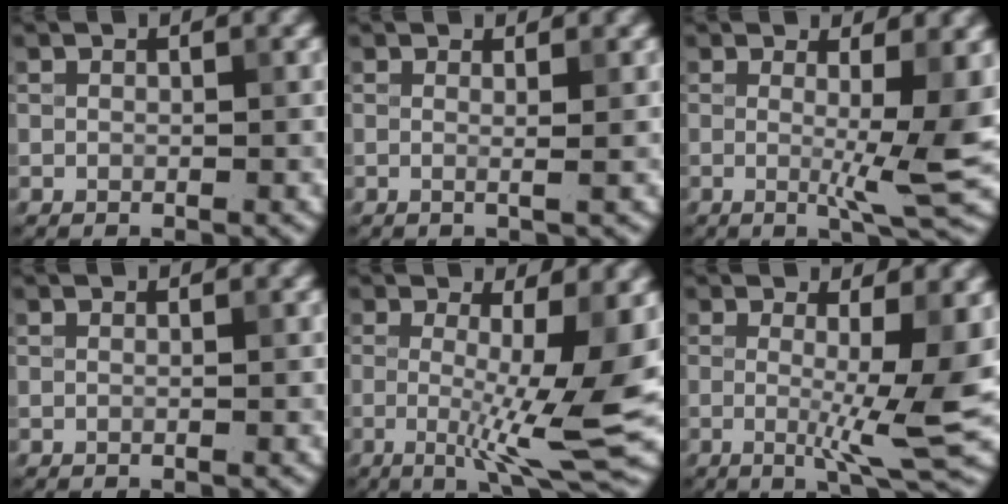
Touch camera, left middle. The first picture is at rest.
{"total": 0.8, "force": [0.2, -0.2, 0.7], "torque": [-0.010, 0.001, 0.000]}
{"total": 5.2, "force": [0.1, 0.5, 5.2], "torque": [-0.078, -0.010, 0.002]}
{"total": 0.0}
{"total": 8.8, "force": [-0.6, 1.4, 8.7], "torque": [-0.133, -0.016, -0.009]}
{"total": 6.4, "force": [-0.2, 0.7, 6.3], "torque": [-0.096, -0.014, -0.002]}